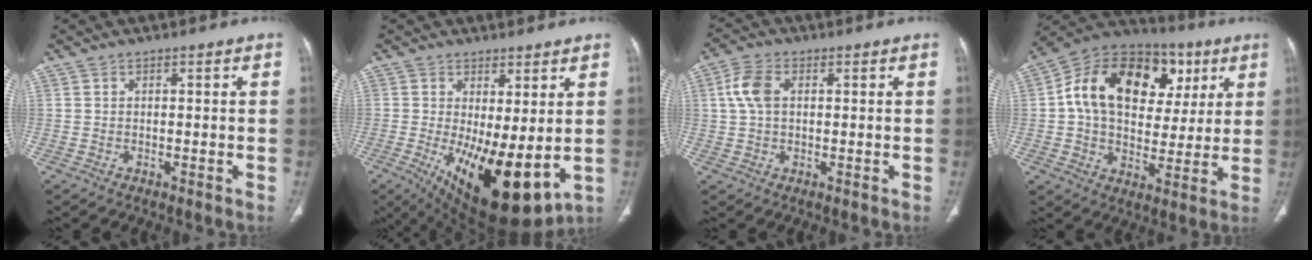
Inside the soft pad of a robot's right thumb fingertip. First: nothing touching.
{"total": 16.0, "force": [-2.0, 6.2, 14.5], "torque": [-0.237, -0.035, -0.008]}
{"total": 5.7, "force": [1.1, 3.5, 4.3], "torque": [-0.098, 0.013, 0.020]}
{"total": 23.6, "force": [6.3, 16.0, 16.1], "torque": [-0.230, 0.023, 0.094]}